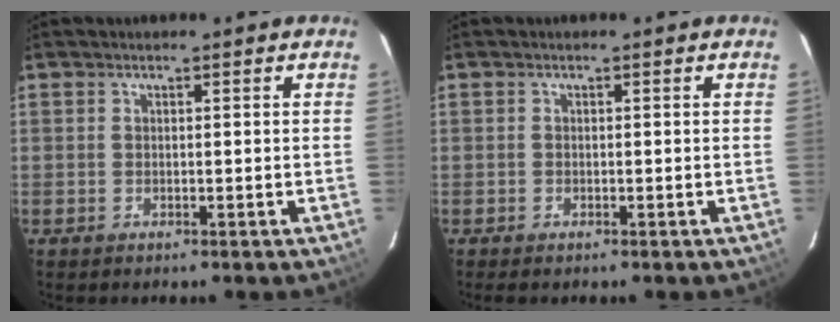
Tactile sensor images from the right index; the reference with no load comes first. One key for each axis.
{"total": 0.8, "fx": -0.7, "fy": 0.3, "fz": 0.3, "tx": -0.007, "ty": -0.002, "tz": -0.014}